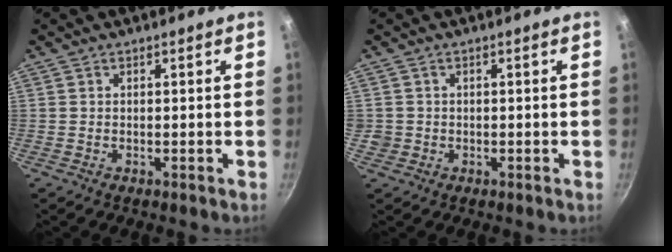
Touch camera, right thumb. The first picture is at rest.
{"total": 1.9, "force": [-0.2, 1.9, 0.4], "torque": [-0.005, 0.005, -0.001]}